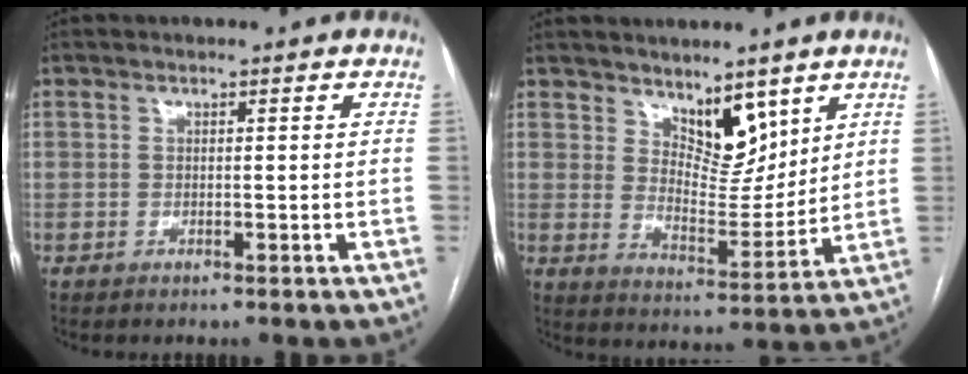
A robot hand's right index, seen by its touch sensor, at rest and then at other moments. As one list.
[{"total": 7.9, "force": [5.3, 3.5, 4.7], "torque": [-0.072, -0.009, 0.097]}]